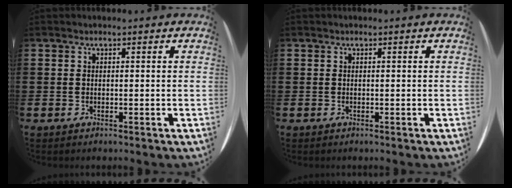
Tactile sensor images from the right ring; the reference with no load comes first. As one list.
[{"total": 0.0}]